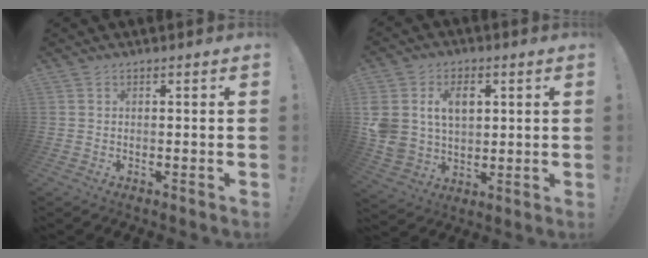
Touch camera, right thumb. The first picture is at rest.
{"total": 11.9, "force": [3.8, 9.2, 6.5], "torque": [-0.112, -0.007, 0.076]}